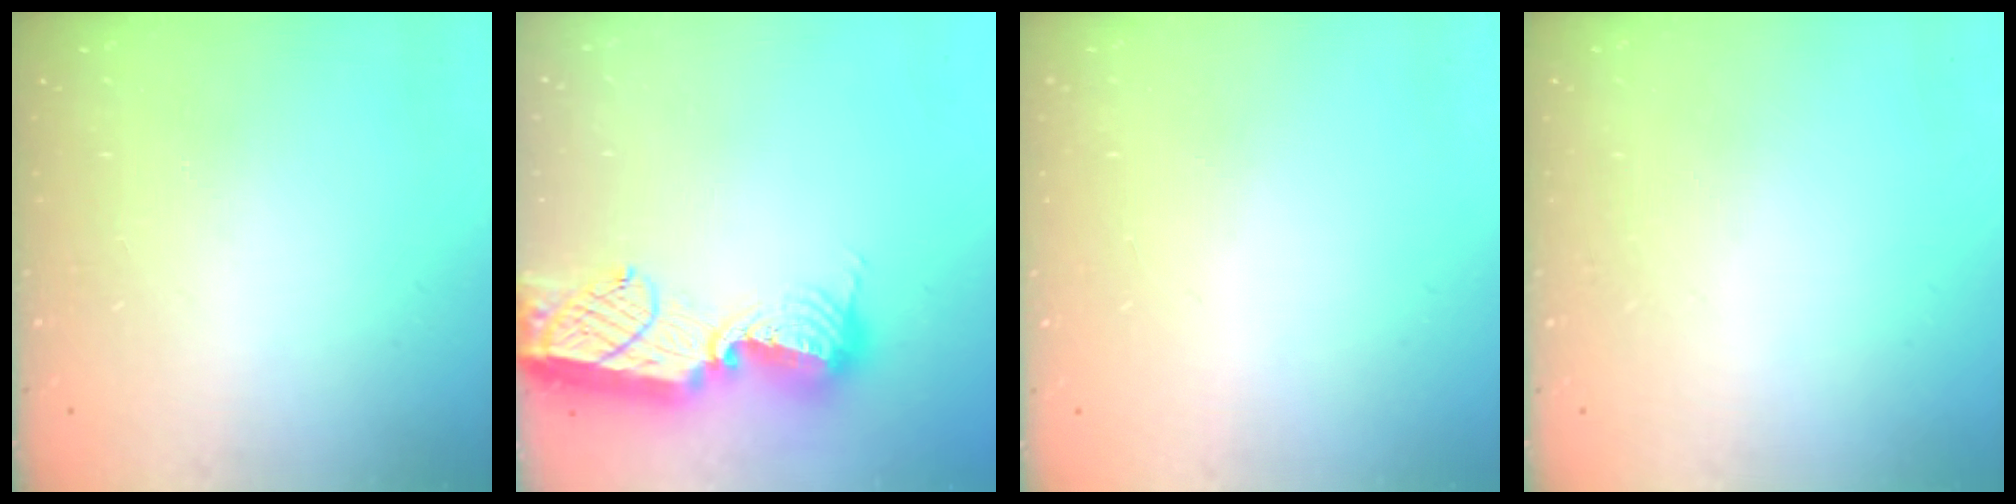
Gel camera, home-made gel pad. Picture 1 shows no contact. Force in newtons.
{"total": 15.2, "press": 15.1, "slide": 1.3}
{"total": 0.9, "press": 0.9, "slide": 0.0}
{"total": 0.0}